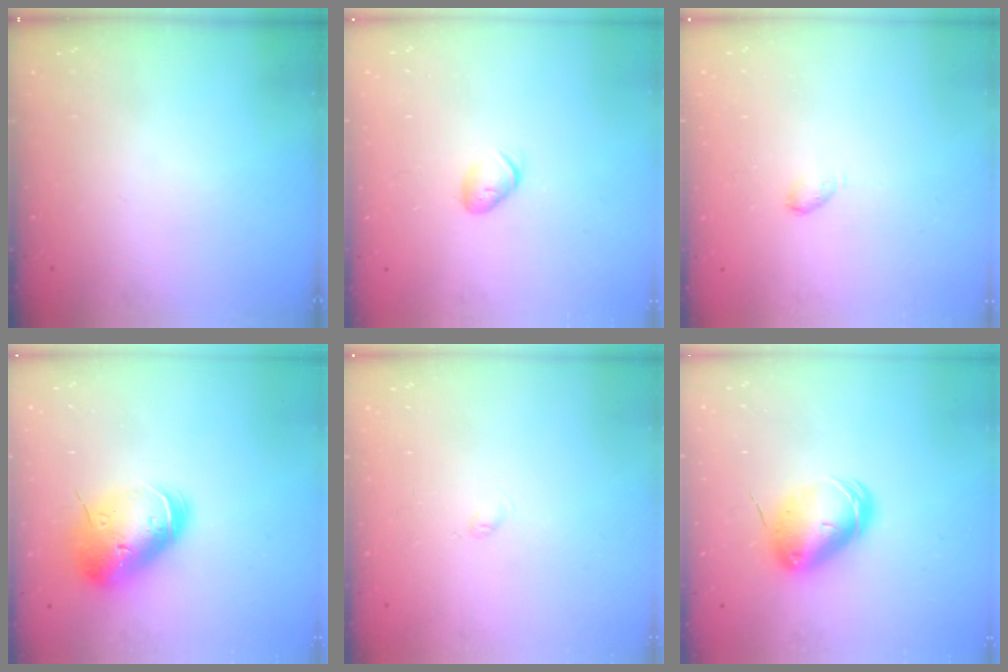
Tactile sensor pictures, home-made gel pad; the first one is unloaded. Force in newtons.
{"total": 6.4, "press": 6.3, "slide": 1.2}
{"total": 2.9, "press": 2.9, "slide": 0.5}
{"total": 19.8, "press": 19.6, "slide": 3.1}
{"total": 2.4, "press": 2.3, "slide": 0.4}
{"total": 8.4, "press": 8.3, "slide": 1.4}